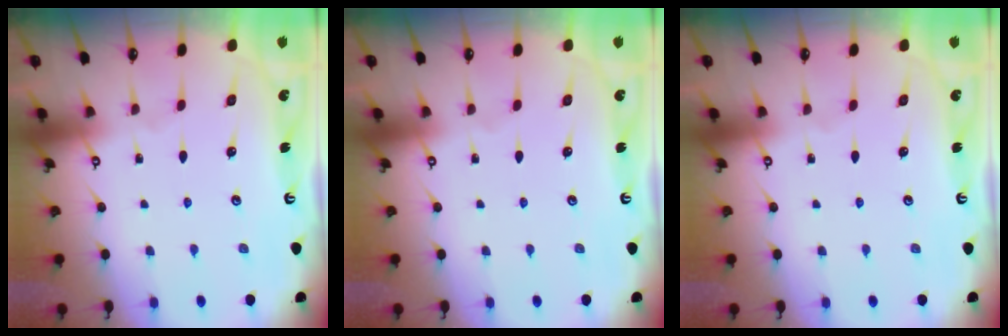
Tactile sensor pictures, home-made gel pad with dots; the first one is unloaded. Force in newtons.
{"total": 0.0}
{"total": 0.0}